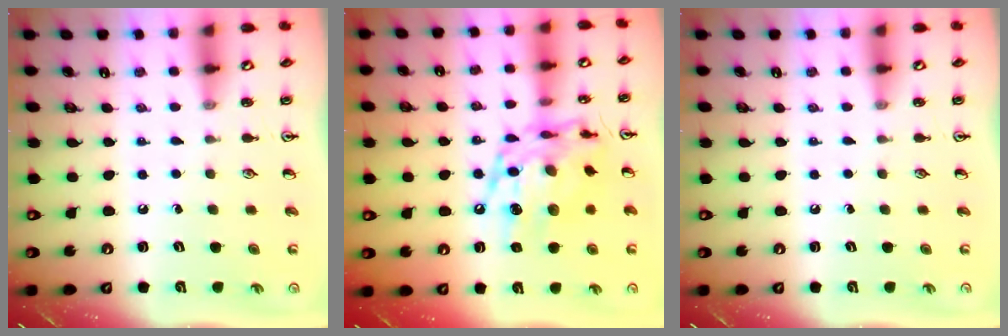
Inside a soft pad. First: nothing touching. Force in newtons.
{"total": 16.1, "press": 16.0, "slide": 1.3}
{"total": 0.0}